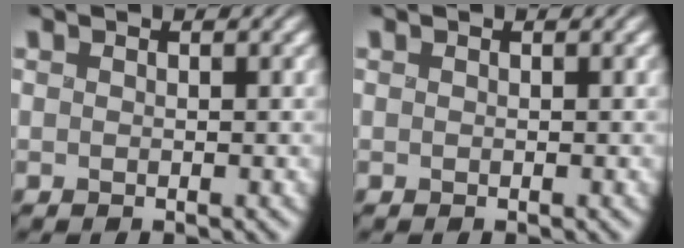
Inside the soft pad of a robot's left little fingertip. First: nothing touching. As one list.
[{"total": 0.0}]